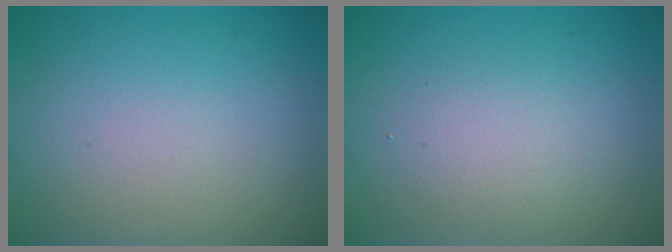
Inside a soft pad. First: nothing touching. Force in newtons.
{"total": 2.0, "press": 2.0, "slide": 0.2}